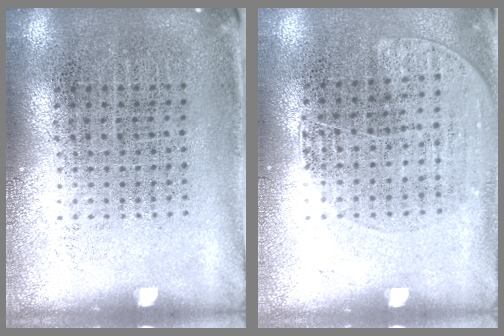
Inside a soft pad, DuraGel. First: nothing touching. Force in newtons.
{"total": 1.1, "press": 0.9, "slide": 0.5}